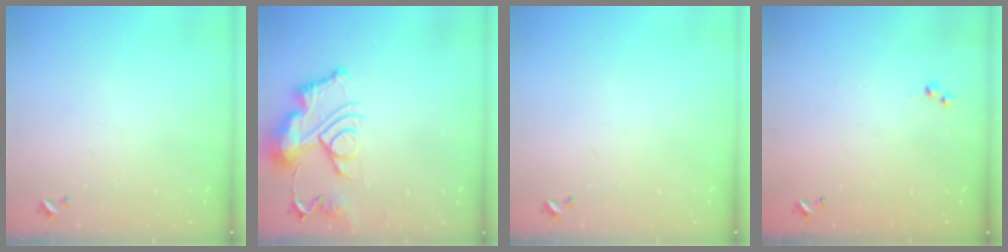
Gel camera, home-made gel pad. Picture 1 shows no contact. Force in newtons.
{"total": 13.4, "press": 13.4, "slide": 1.4}
{"total": 0.0}
{"total": 3.0, "press": 3.0, "slide": 0.4}